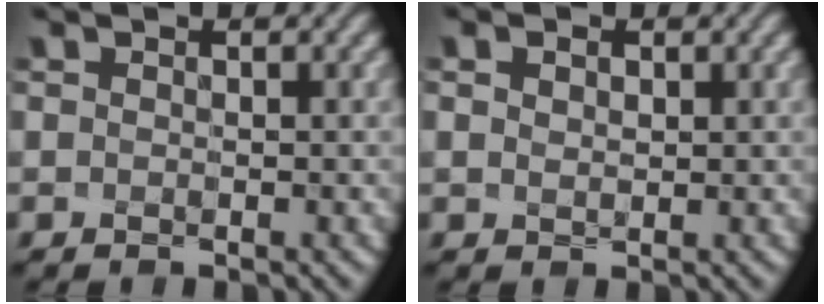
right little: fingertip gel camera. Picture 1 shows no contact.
{"total": 1.1, "force": [0.5, 0.8, 0.6], "torque": [-0.018, 0.008, 0.008]}